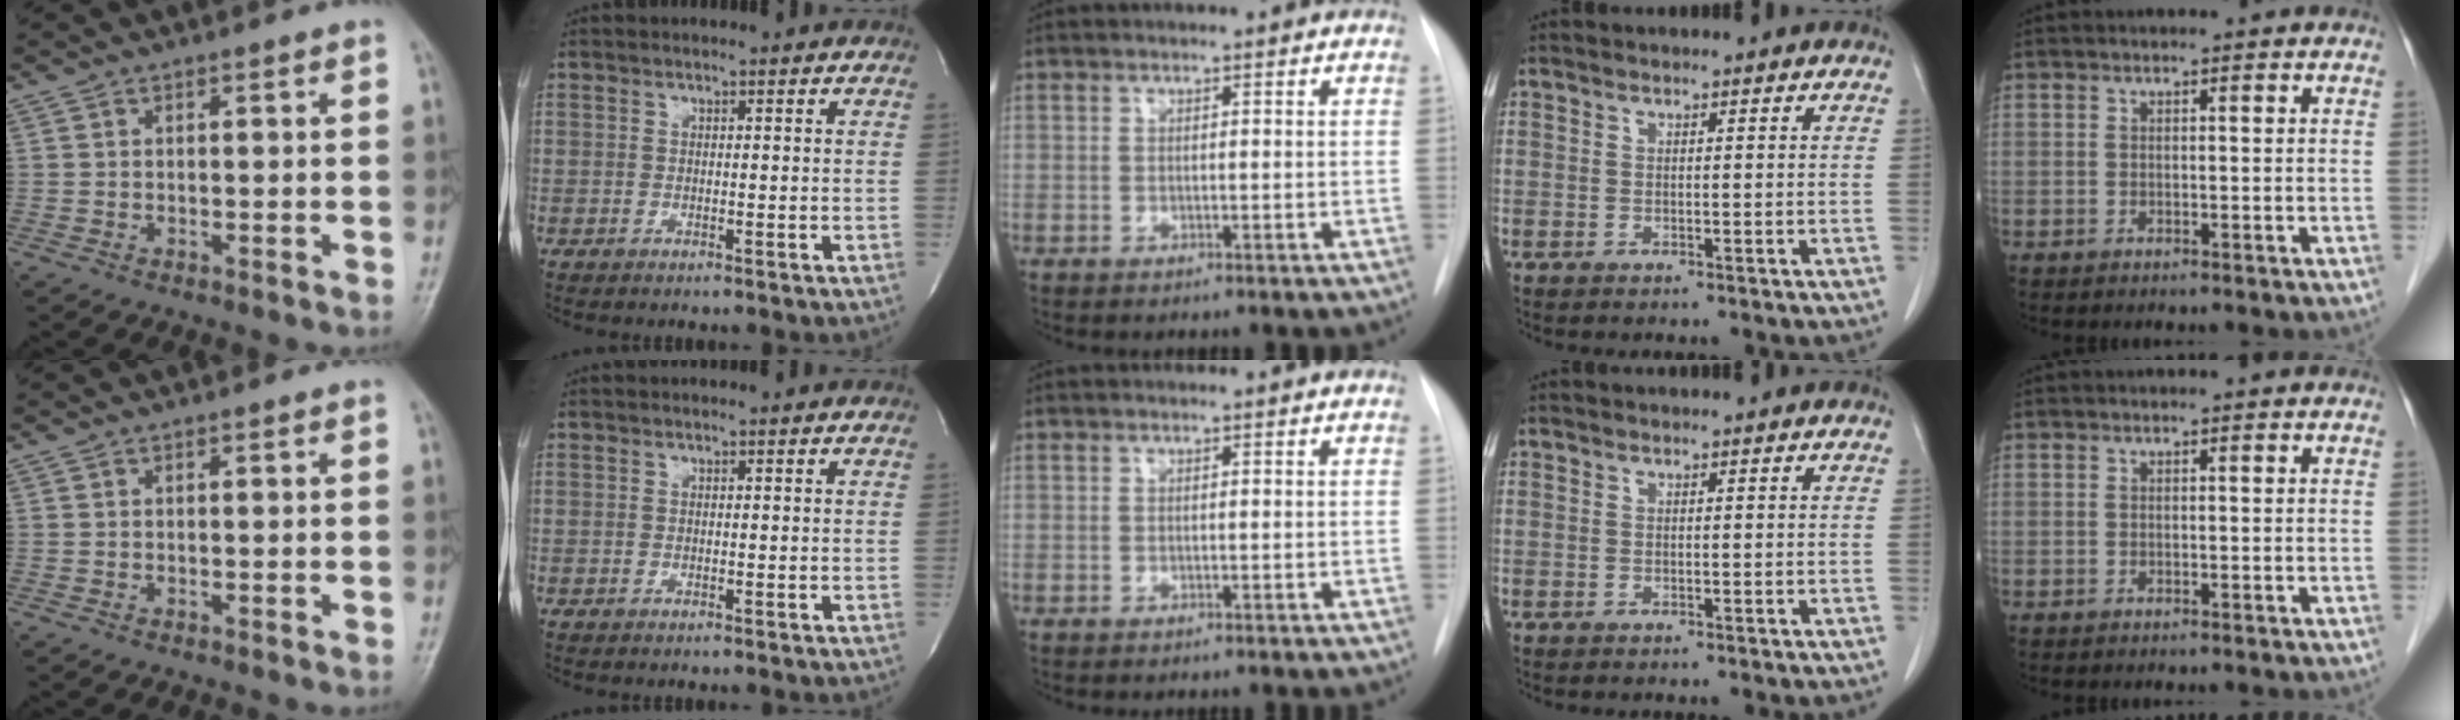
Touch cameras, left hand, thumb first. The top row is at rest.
{}